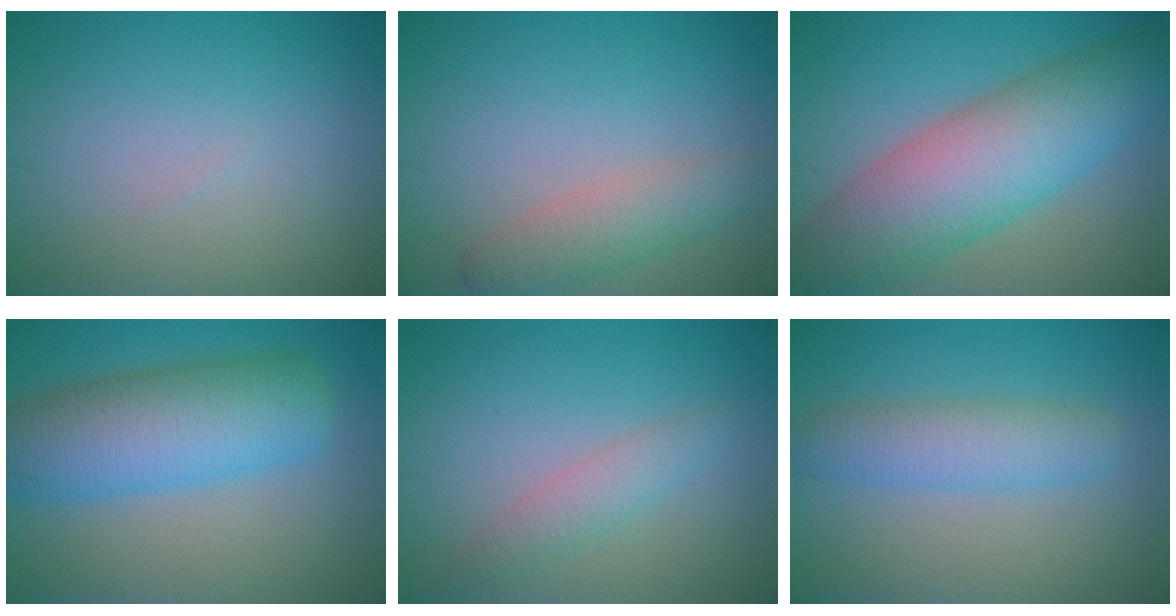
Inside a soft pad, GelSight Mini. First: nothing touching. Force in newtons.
{"total": 3.2, "press": 3.2, "slide": 0.1}
{"total": 10.2, "press": 10.2, "slide": 0.3}
{"total": 8.7, "press": 8.7, "slide": 0.3}
{"total": 2.1, "press": 2.1, "slide": 0.1}
{"total": 3.8, "press": 3.8, "slide": 0.0}